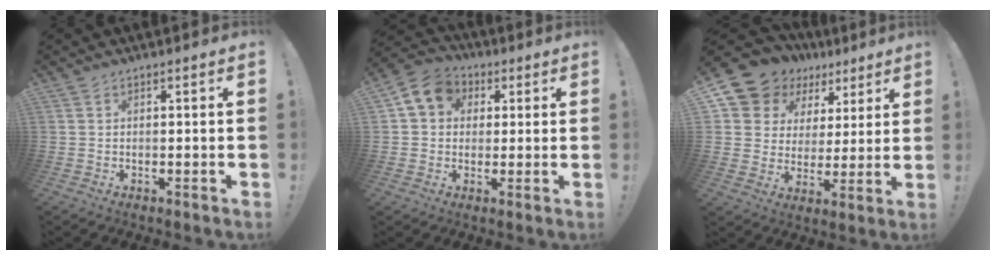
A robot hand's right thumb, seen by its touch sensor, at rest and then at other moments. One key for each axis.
{"total": 9.3, "fx": 2.9, "fy": 7.8, "fz": 4.1, "tx": -0.062, "ty": 0.000, "tz": 0.060}
{"total": 11.6, "fx": 8.1, "fy": 8.0, "fz": 2.5, "tx": -0.059, "ty": -0.063, "tz": 0.160}